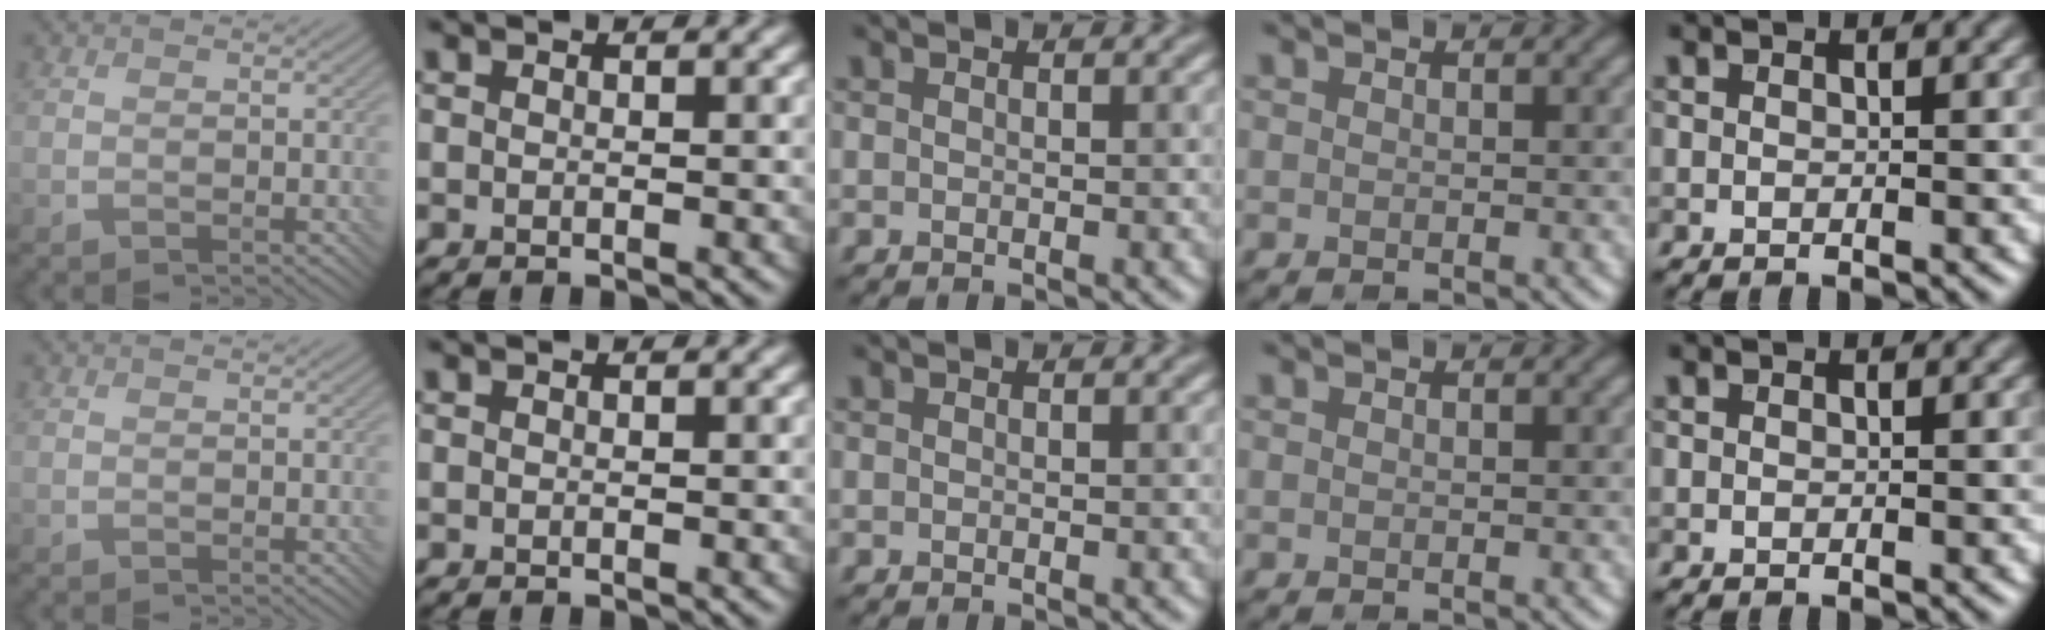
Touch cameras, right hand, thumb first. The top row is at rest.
{}